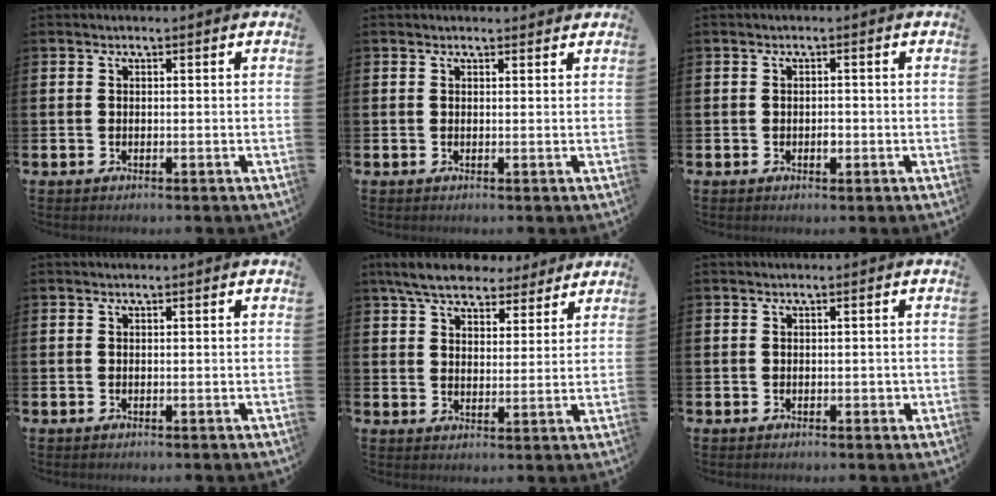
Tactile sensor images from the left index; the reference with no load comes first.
{"total": 0.7, "force": [0.6, 0.2, 0.1], "torque": [0.013, -0.004, 0.008]}
{"total": 1.1, "force": [-0.2, 0.7, 0.9], "torque": [-0.009, -0.002, -0.005]}
{"total": 0.0}
{"total": 7.2, "force": [6.5, 2.4, 1.9], "torque": [-0.064, -0.021, 0.120]}
{"total": 0.8, "force": [-0.1, 0.5, 0.6], "torque": [-0.011, 0.004, -0.004]}